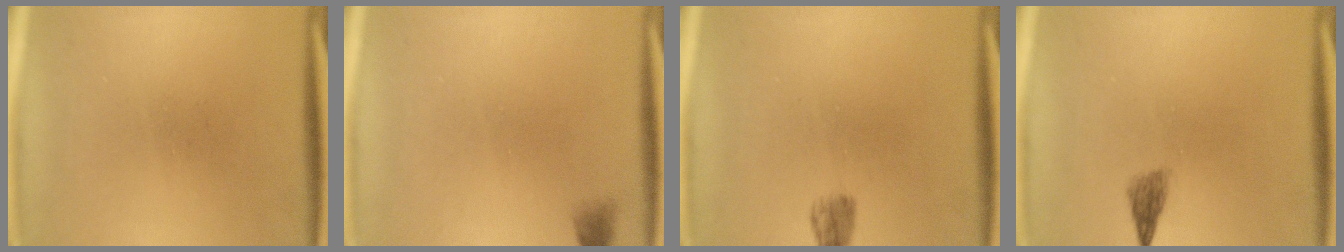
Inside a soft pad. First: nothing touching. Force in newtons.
{"total": 1.2}
{"total": 2.1}
{"total": 1.8}